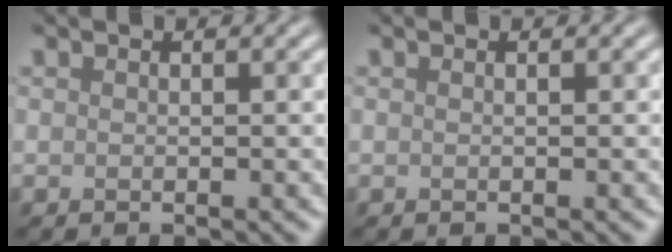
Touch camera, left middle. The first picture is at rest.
{"total": 0.0}